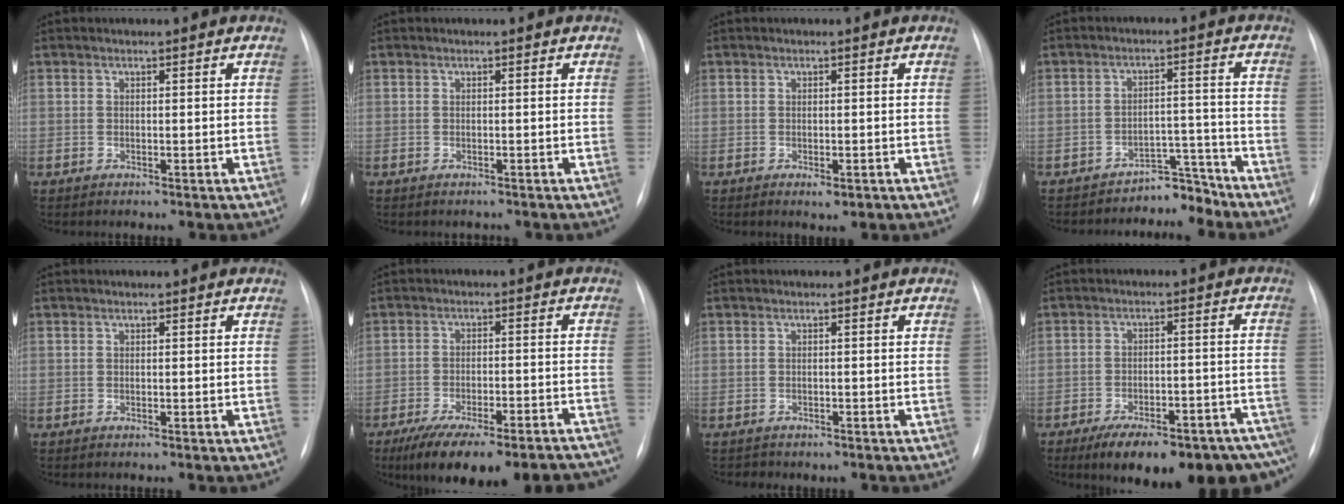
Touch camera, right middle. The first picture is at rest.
{"total": 0.7, "force": [-0.6, 0.4, 0.1], "torque": [-0.007, 0.000, -0.007]}
{"total": 1.5, "force": [-0.7, 0.6, 1.1], "torque": [-0.016, -0.002, -0.006]}
{"total": 4.8, "force": [-4.6, 1.3, -0.4], "torque": [0.016, 0.034, -0.067]}
{"total": 0.0}
{"total": 20.0, "force": [-16.5, 5.4, 10.0], "torque": [-0.124, 0.007, -0.224]}
{"total": 1.7, "force": [-1.4, 1.1, 0.1], "torque": [-0.009, 0.001, -0.014]}
{"total": 20.1, "force": [-15.0, 6.2, 12.0], "torque": [-0.117, 0.019, -0.195]}